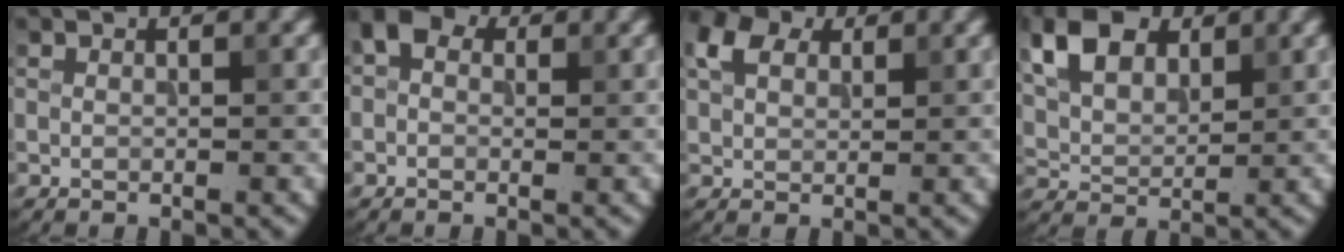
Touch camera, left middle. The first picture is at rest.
{"total": 2.3, "force": [0.6, 1.8, 1.4], "torque": [-0.025, 0.007, -0.008]}
{"total": 4.4, "force": [2.2, 2.8, 2.6], "torque": [-0.064, 0.012, 0.039]}
{"total": 6.3, "force": [3.0, 3.9, 3.9], "torque": [-0.090, 0.007, 0.056]}